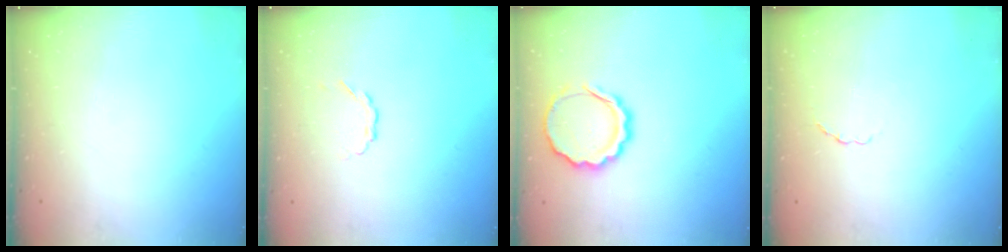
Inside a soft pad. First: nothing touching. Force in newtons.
{"total": 2.7, "press": 2.5, "slide": 1.0}
{"total": 12.3, "press": 12.0, "slide": 2.5}
{"total": 2.4, "press": 2.2, "slide": 1.0}